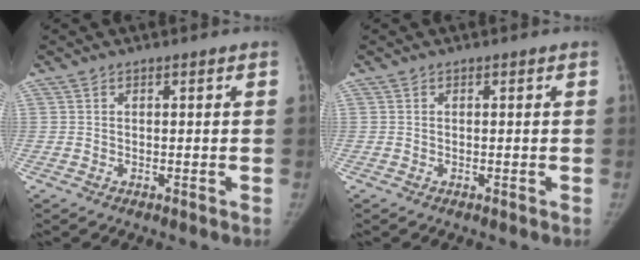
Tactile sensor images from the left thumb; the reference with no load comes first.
{"total": 0.0}